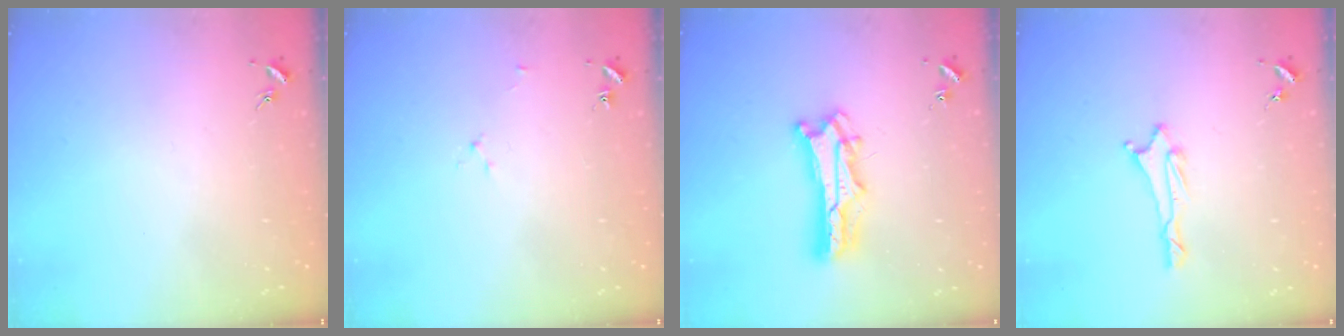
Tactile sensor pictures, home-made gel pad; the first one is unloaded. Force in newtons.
{"total": 1.9, "press": 1.9, "slide": 0.3}
{"total": 7.6, "press": 7.5, "slide": 0.7}
{"total": 1.7, "press": 1.6, "slide": 0.5}